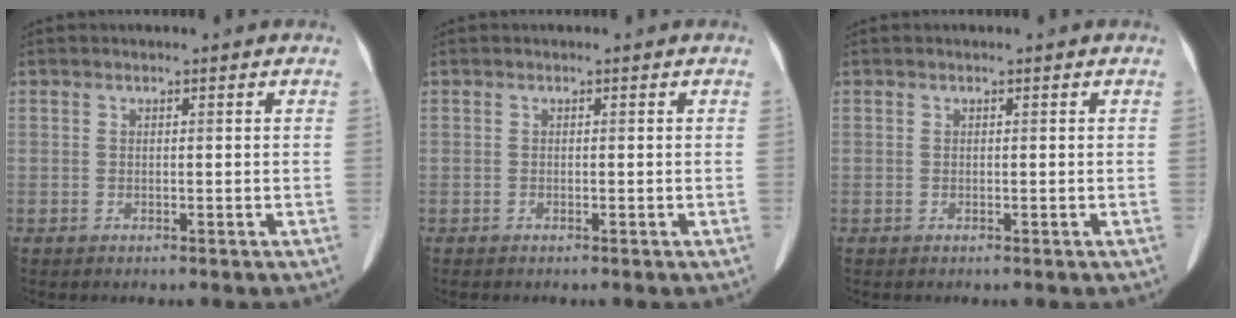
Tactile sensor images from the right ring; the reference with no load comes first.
{"total": 0.0}
{"total": 0.0}